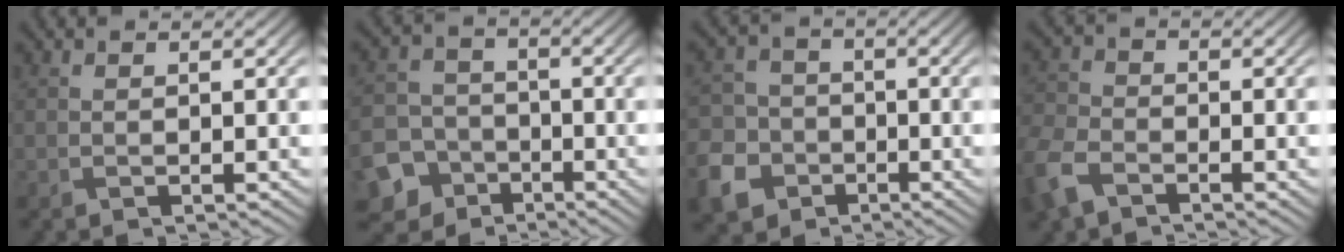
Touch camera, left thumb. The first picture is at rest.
{"total": 8.7, "force": [-5.1, 6.7, 2.3], "torque": [-0.060, -0.027, -0.111]}
{"total": 7.5, "force": [-3.8, 5.9, 2.8], "torque": [-0.088, -0.019, -0.082]}
{"total": 6.2, "force": [-4.0, 3.5, 3.2], "torque": [-0.092, -0.009, -0.092]}